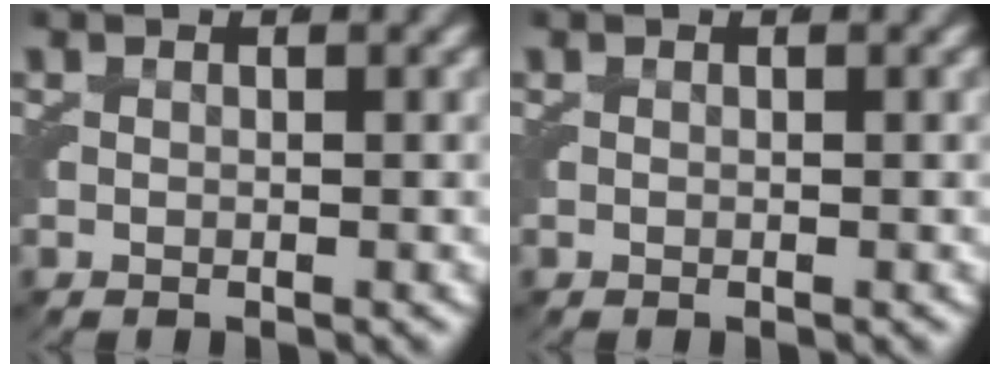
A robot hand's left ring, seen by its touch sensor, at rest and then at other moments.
{"total": 0.0}